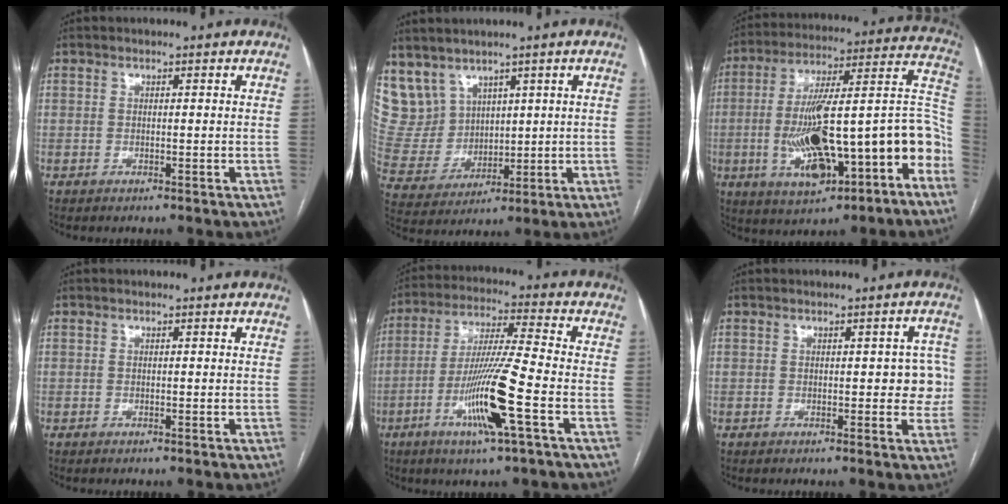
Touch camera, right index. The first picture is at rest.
{"total": 10.1, "force": [6.4, 7.6, 2.0], "torque": [-0.064, 0.035, 0.157]}
{"total": 23.4, "force": [-7.6, 6.0, 21.3], "torque": [-0.292, 0.030, -0.102]}
{"total": 0.0}
{"total": 13.0, "force": [-4.7, -0.5, 12.1], "torque": [-0.237, -0.013, -0.091]}
{"total": 4.3, "force": [0.3, 2.1, 3.7], "torque": [-0.026, 0.021, 0.004]}